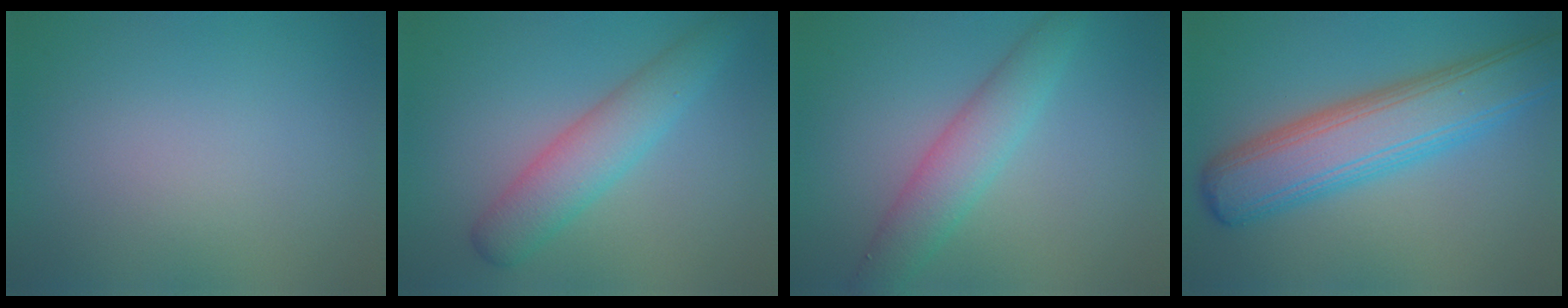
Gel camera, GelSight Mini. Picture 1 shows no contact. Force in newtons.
{"total": 4.3, "press": 4.3, "slide": 0.2}
{"total": 4.1, "press": 4.1, "slide": 0.1}
{"total": 8.4, "press": 8.4, "slide": 0.2}